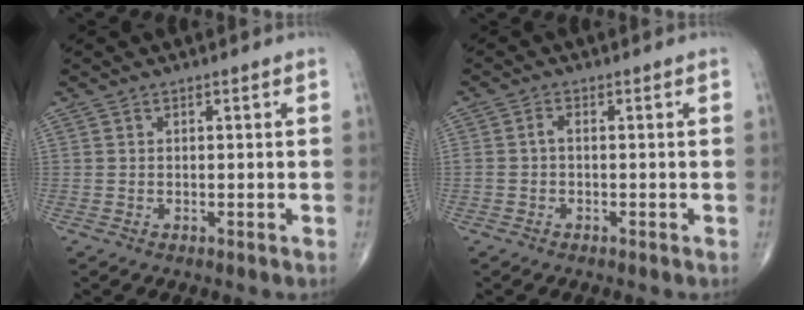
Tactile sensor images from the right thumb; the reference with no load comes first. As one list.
[{"total": 1.3, "force": [-0.2, 0.7, 1.1], "torque": [-0.020, 0.003, -0.006]}]